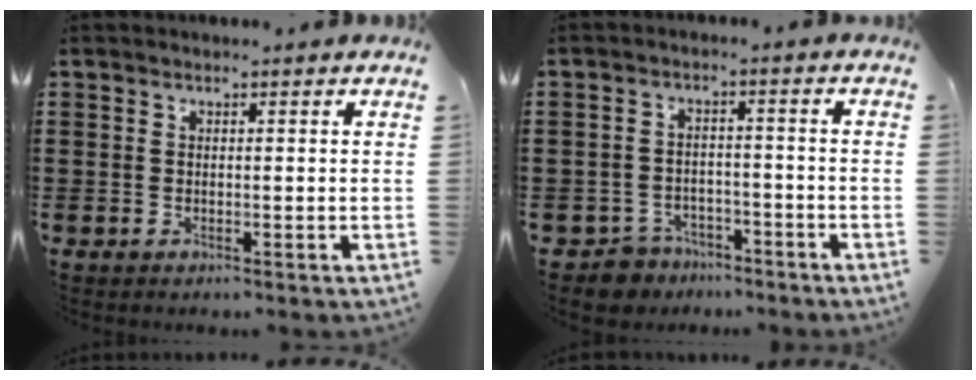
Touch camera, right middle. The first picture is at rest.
{"total": 4.3, "force": [-4.1, 1.2, 0.2], "torque": [-0.024, 0.001, -0.089]}